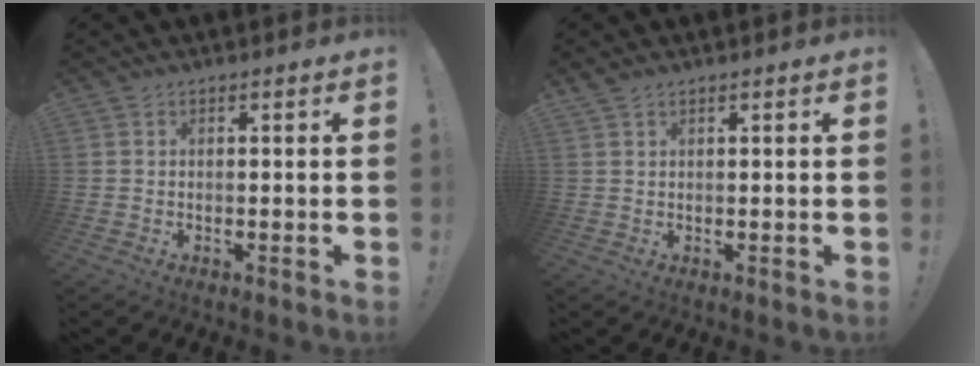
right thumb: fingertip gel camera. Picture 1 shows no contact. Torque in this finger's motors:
{"motor_torque": [0.01, 0.01, 0.08, -0.02, 0.07]}